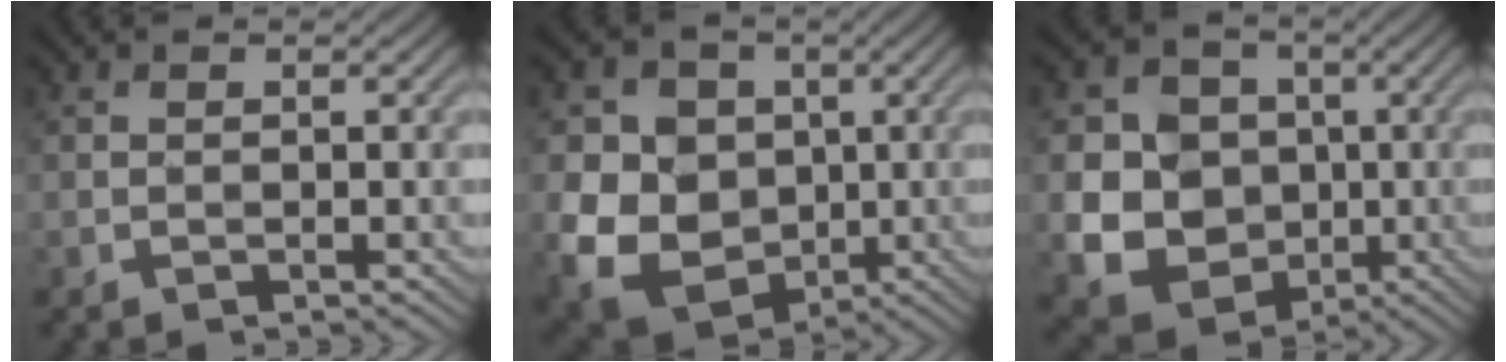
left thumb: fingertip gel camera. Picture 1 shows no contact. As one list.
[{"total": 11.9, "force": [-0.6, 10.2, 6.1], "torque": [-0.154, -0.018, -0.022]}, {"total": 11.1, "force": [-1.0, 10.0, 4.7], "torque": [-0.129, -0.019, -0.033]}]